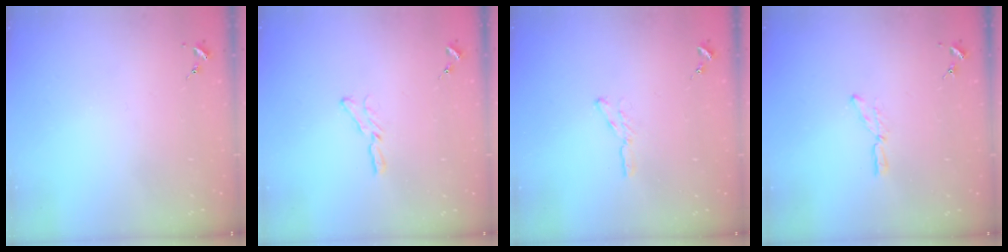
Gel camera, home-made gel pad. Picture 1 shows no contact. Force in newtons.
{"total": 5.6, "press": 5.6, "slide": 0.5}
{"total": 4.3, "press": 4.2, "slide": 0.4}
{"total": 6.4, "press": 6.4, "slide": 0.3}